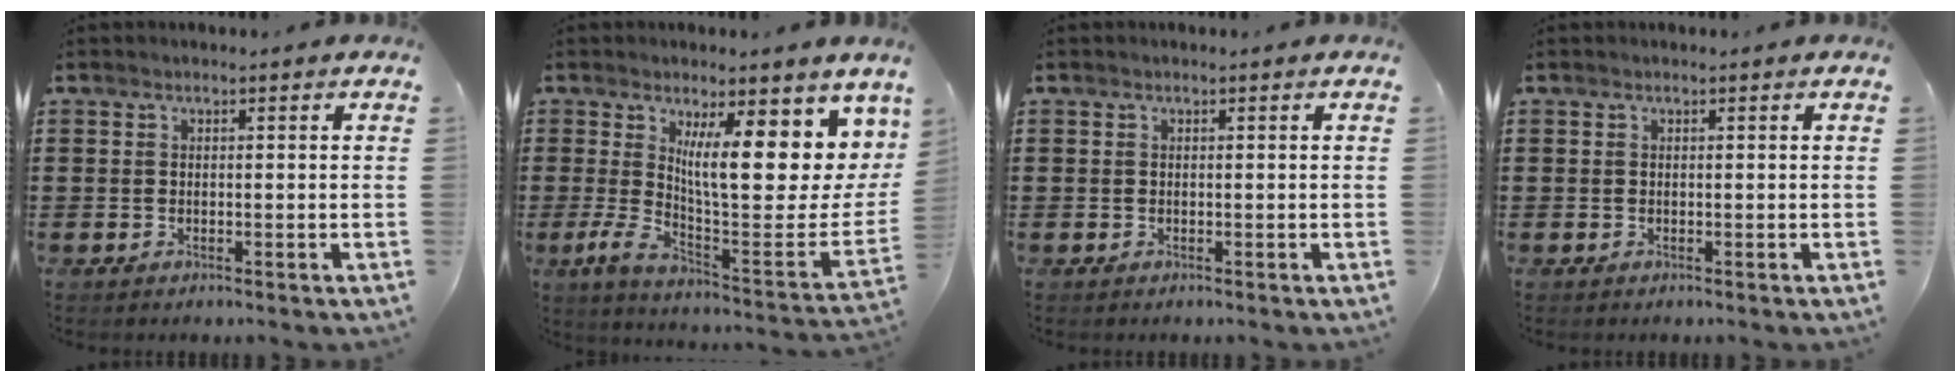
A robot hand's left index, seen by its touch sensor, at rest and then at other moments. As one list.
[{"total": 14.3, "force": [6.4, 4.4, 12.1], "torque": [-0.198, -0.050, 0.112]}, {"total": 0.0}, {"total": 0.0}]